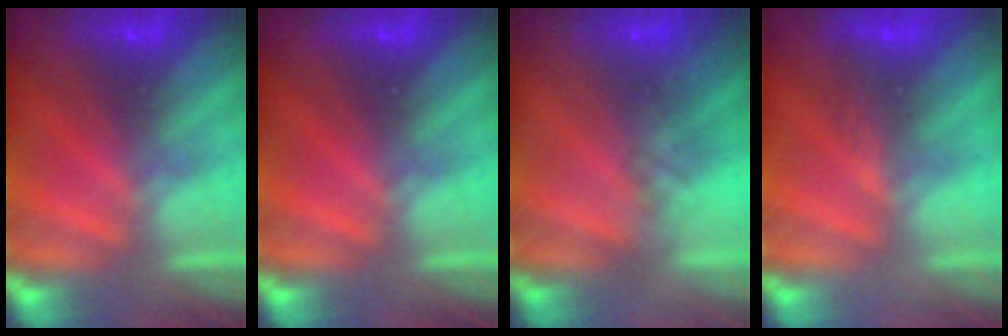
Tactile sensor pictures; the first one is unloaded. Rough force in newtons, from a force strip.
{"total": 0.0}
{"total": 1.7}
{"total": 2.8}